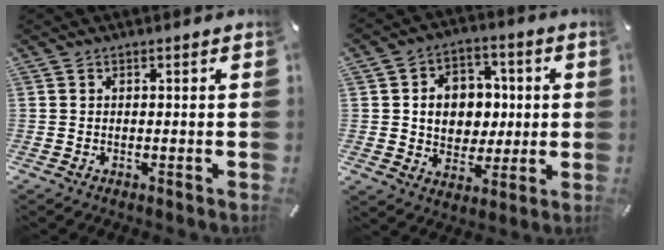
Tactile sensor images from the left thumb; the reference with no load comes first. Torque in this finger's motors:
{"motor_torque": [1.41, 2.35, 0.33, -0.18, 0.03]}